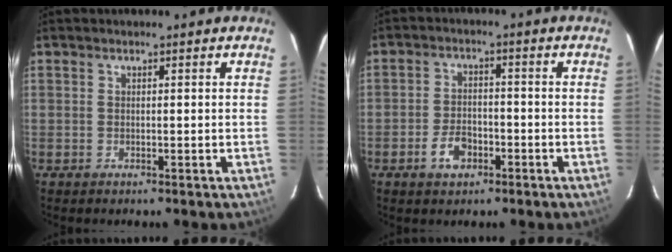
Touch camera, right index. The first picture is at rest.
{"total": 6.3, "force": [-3.1, 3.9, 3.8], "torque": [-0.082, 0.007, -0.048]}